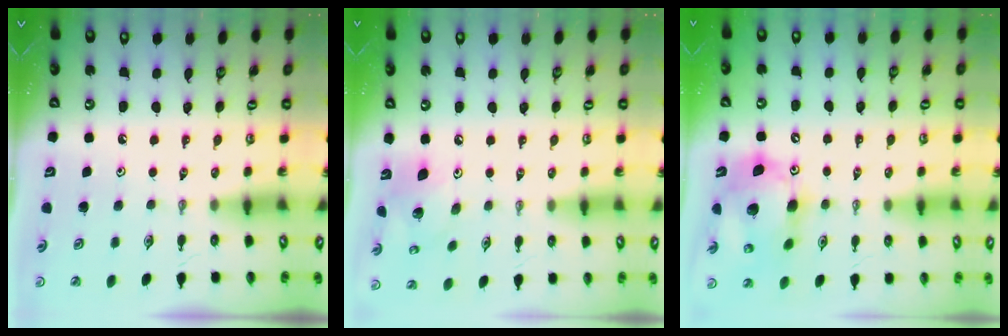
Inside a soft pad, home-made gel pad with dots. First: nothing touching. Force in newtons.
{"total": 11.3, "press": 11.2, "slide": 1.0}
{"total": 16.2, "press": 16.0, "slide": 2.7}